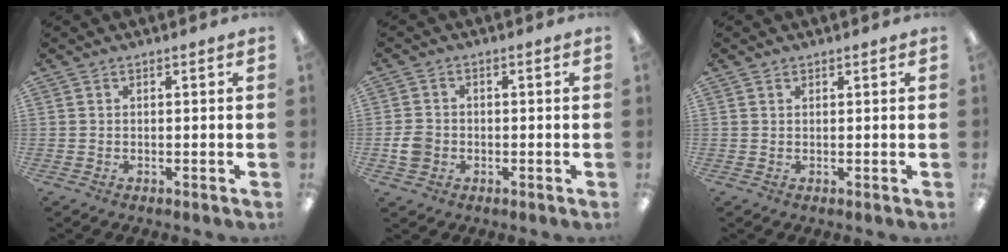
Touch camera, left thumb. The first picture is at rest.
{"total": 4.2, "force": [-1.0, 3.5, 2.1], "torque": [-0.039, 0.007, -0.017]}
{"total": 0.8, "force": [0.6, 0.5, 0.3], "torque": [-0.007, 0.002, 0.011]}